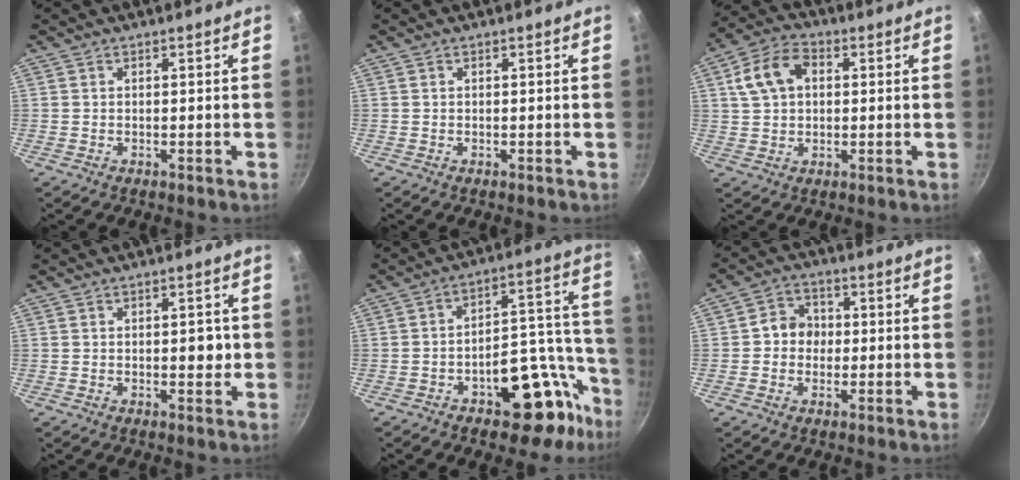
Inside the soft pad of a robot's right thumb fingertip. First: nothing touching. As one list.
[{"total": 0.0}, {"total": 9.4, "force": [2.2, 6.5, 6.4], "torque": [-0.116, 0.018, 0.035]}, {"total": 0.7, "force": [0.0, 0.4, 0.6], "torque": [0.000, 0.001, -0.002]}, {"total": 16.9, "force": [-9.2, 7.9, 11.8], "torque": [-0.104, 0.099, -0.125]}, {"total": 6.3, "force": [-0.1, 5.4, 3.2], "torque": [-0.022, 0.015, -0.013]}]